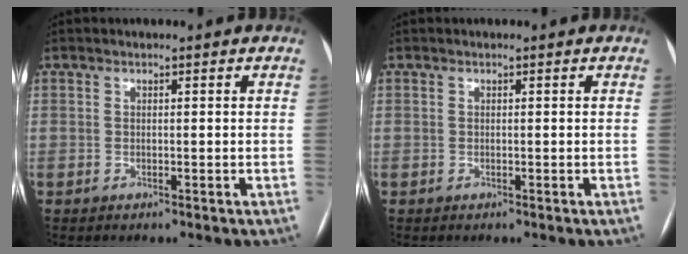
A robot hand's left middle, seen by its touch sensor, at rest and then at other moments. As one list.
[{"total": 0.0}]